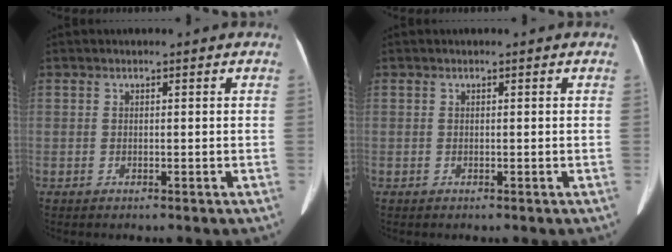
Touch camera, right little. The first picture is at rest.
{"total": 0.0}